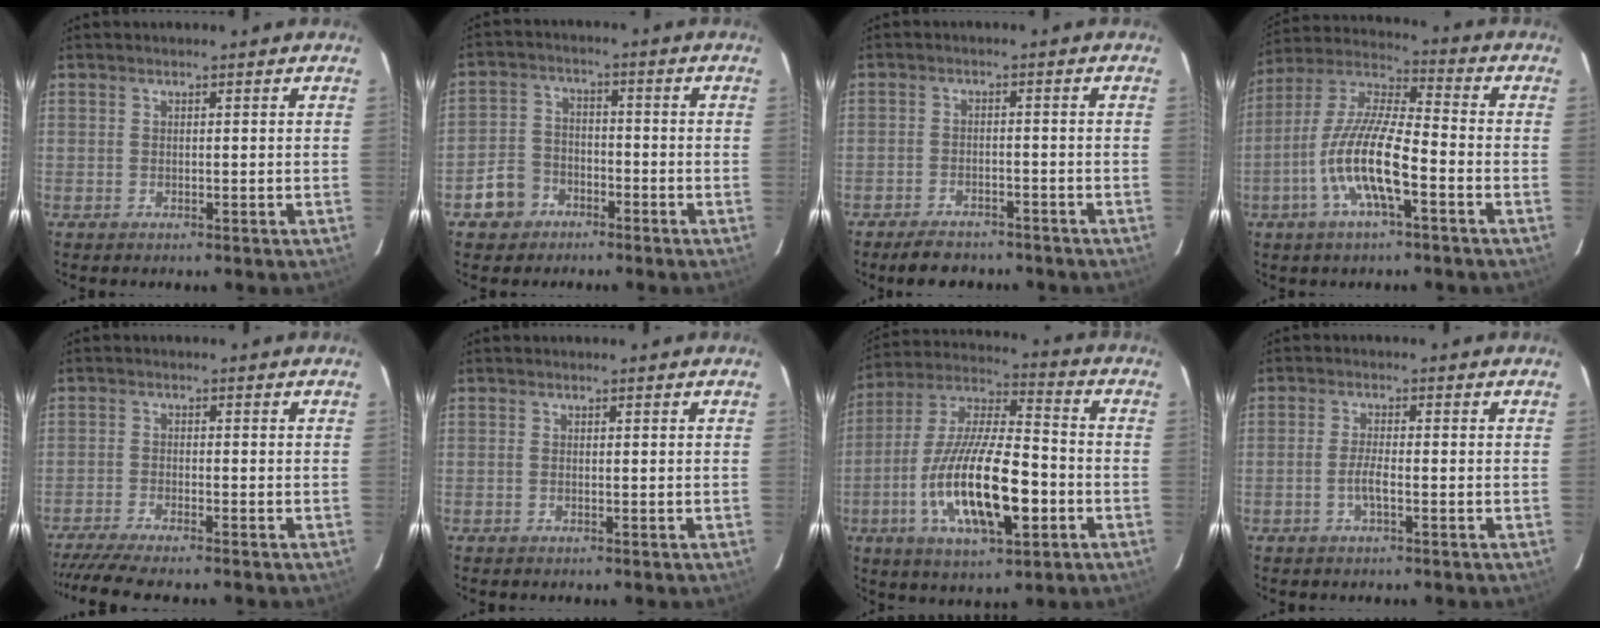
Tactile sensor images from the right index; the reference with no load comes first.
{"total": 6.9, "force": [-4.1, 5.3, 1.6], "torque": [-0.051, 0.022, -0.065]}
{"total": 7.4, "force": [-6.2, 3.0, 2.8], "torque": [-0.069, -0.001, -0.090]}
{"total": 13.9, "force": [-5.3, 3.2, 12.4], "torque": [-0.251, -0.005, -0.104]}
{"total": 8.3, "force": [-7.3, 0.1, 4.0], "torque": [-0.097, -0.025, -0.126]}
{"total": 0.0}
{"total": 20.1, "force": [-6.0, 6.6, 18.0], "torque": [-0.349, -0.012, -0.103]}
{"total": 2.6, "force": [-1.1, 0.4, 2.3], "torque": [-0.048, -0.001, -0.022]}